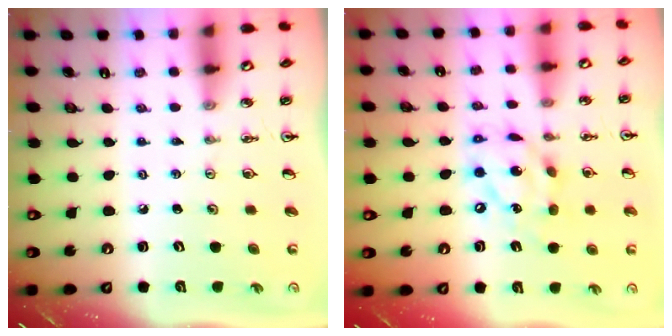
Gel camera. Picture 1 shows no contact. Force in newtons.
{"total": 13.7, "press": 13.6, "slide": 1.3}